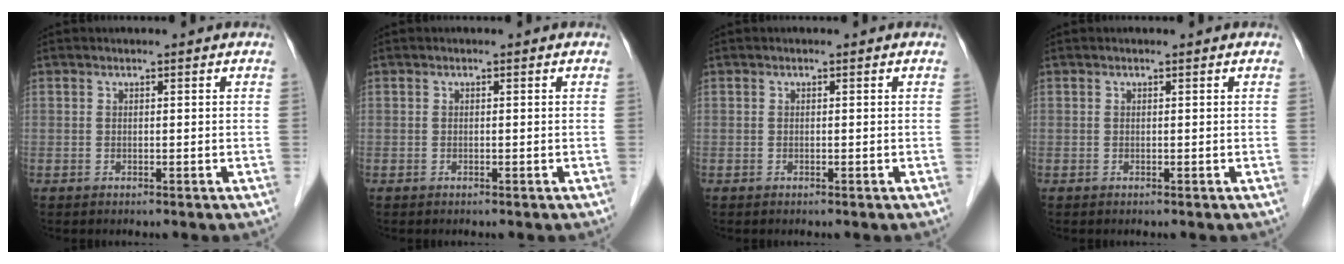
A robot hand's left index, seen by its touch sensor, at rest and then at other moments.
{"total": 0.0}
{"total": 0.0}
{"total": 0.0}